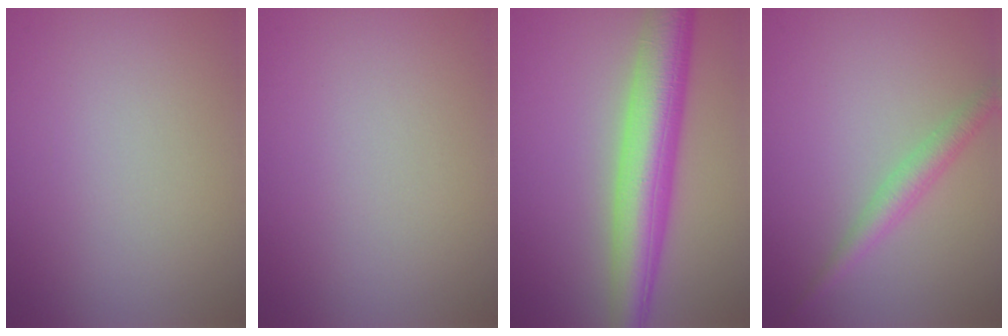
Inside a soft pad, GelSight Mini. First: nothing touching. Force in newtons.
{"total": 0.0}
{"total": 7.7, "press": 7.7, "slide": 0.2}
{"total": 2.3, "press": 2.3, "slide": 0.1}